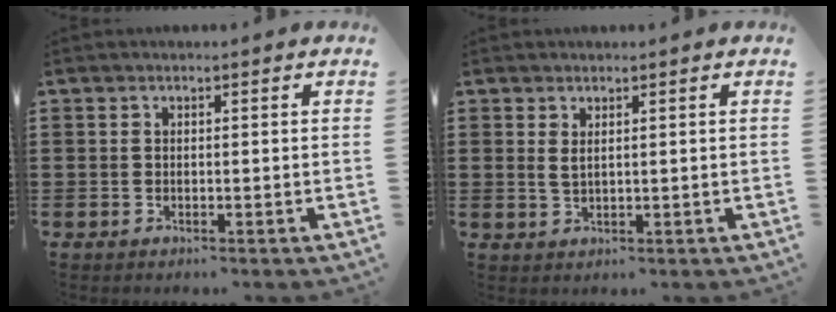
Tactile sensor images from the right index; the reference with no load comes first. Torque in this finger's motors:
{"motor_torque": [-0.88, 1.26, -0.01, -0.01]}